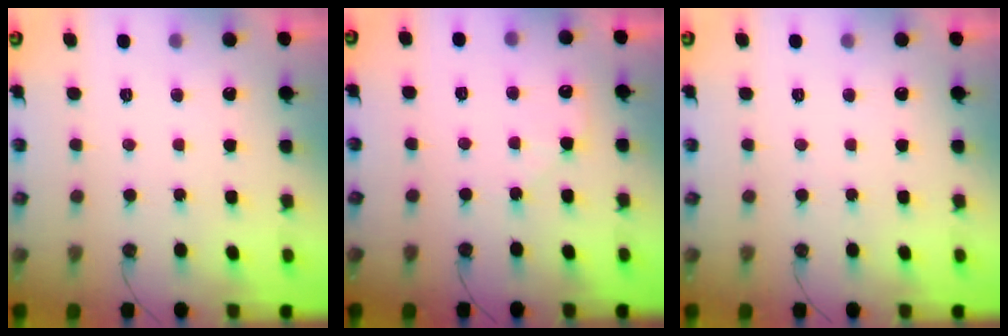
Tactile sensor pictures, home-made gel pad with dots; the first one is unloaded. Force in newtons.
{"total": 5.1, "press": 5.0, "slide": 0.9}
{"total": 0.0}